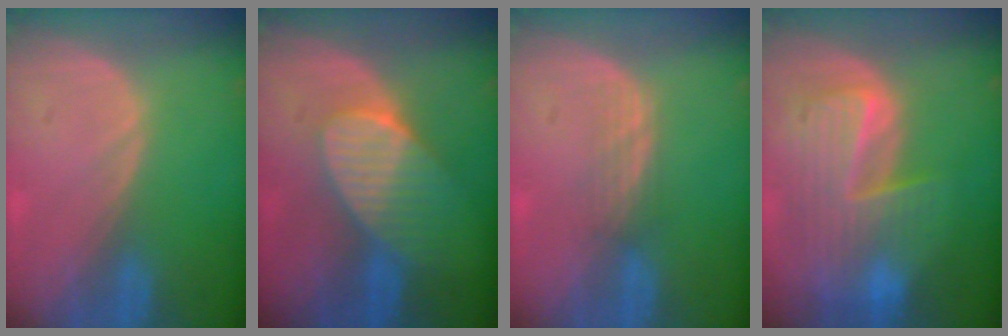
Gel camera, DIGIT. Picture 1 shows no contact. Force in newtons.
{"total": 7.5, "press": 7.1, "slide": 2.3}
{"total": 2.2, "press": 2.2, "slide": 0.4}
{"total": 9.9, "press": 8.6, "slide": 5.0}